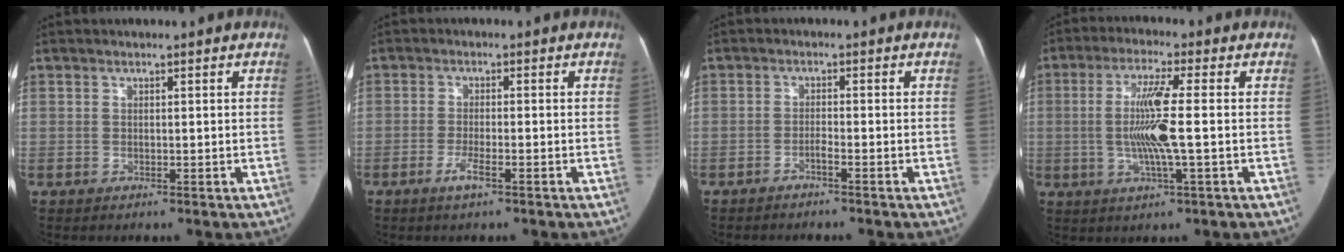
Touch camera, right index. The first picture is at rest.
{"total": 2.9, "force": [-1.7, 0.3, 2.3], "torque": [-0.047, -0.002, -0.033]}
{"total": 1.6, "force": [-1.3, -0.1, 0.9], "torque": [-0.017, 0.004, -0.026]}
{"total": 8.9, "force": [-0.5, 0.2, 8.9], "torque": [-0.175, 0.001, -0.015]}